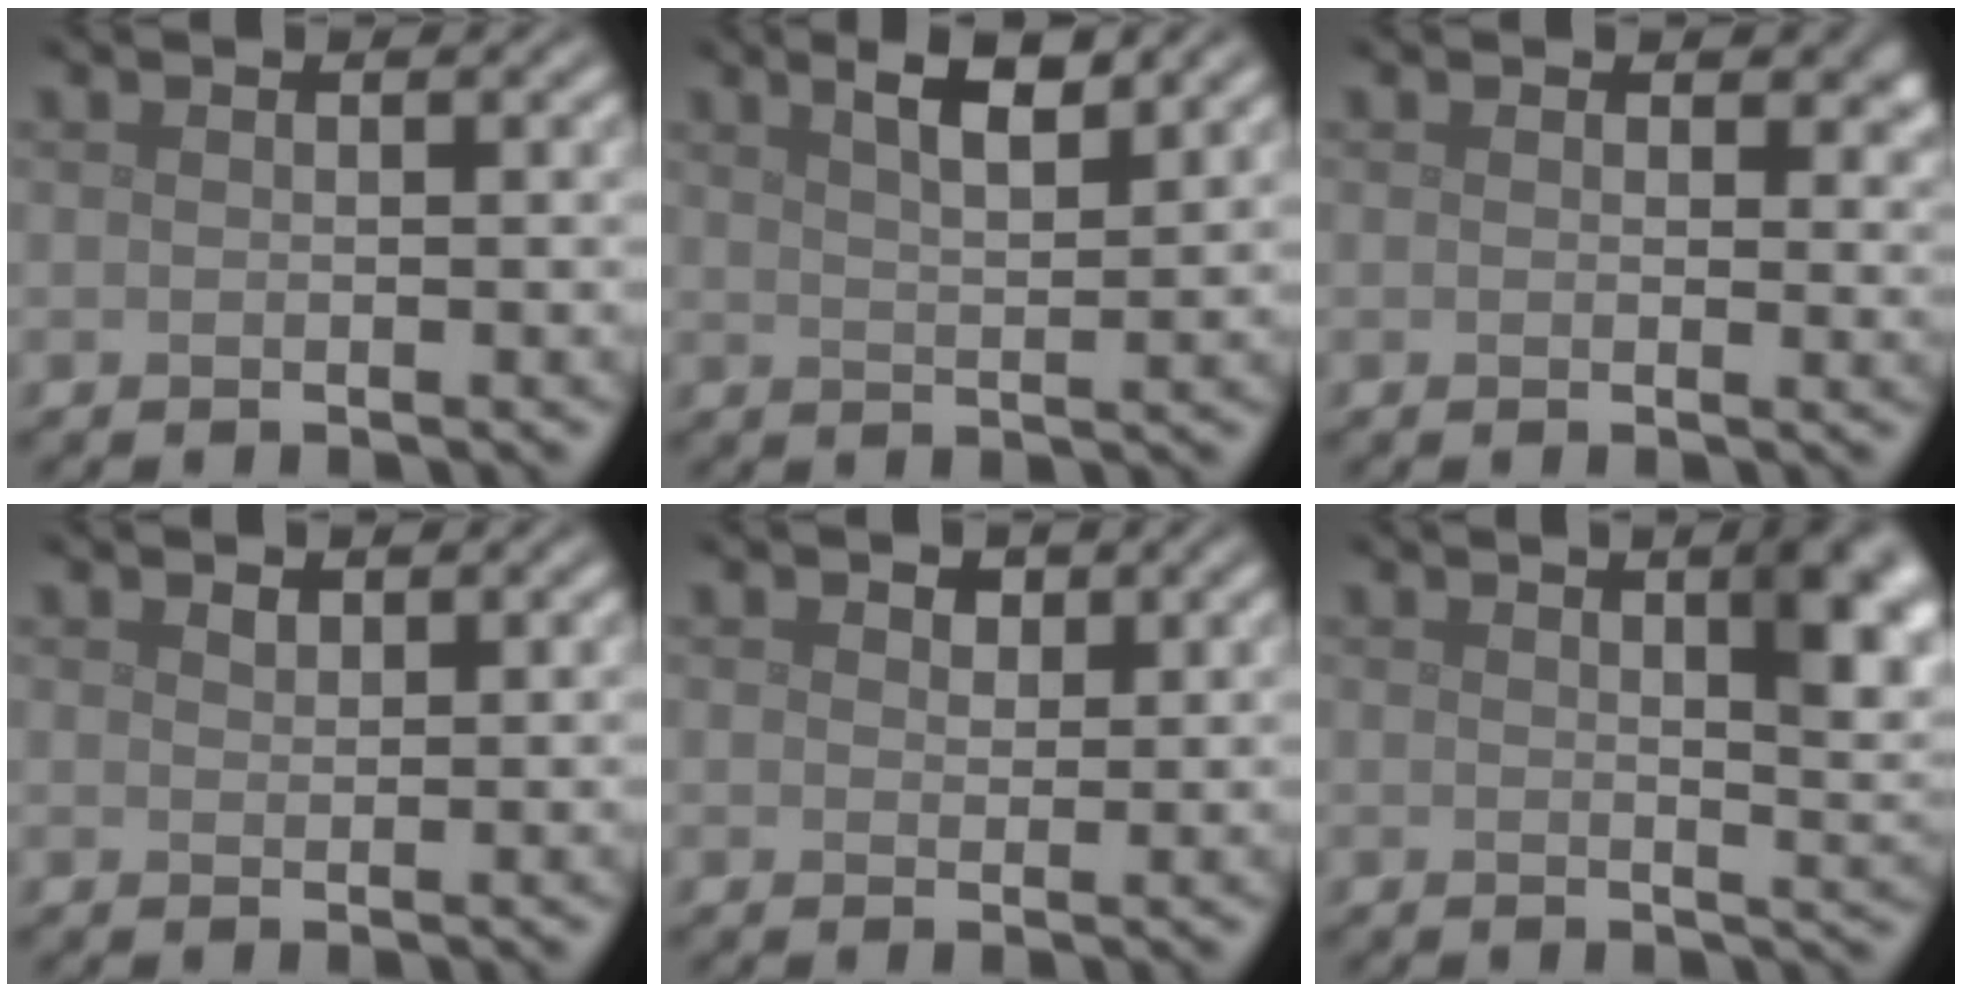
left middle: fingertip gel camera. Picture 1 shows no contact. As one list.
[{"total": 3.8, "force": [2.5, 1.0, 2.7], "torque": [-0.039, 0.009, 0.039]}, {"total": 1.7, "force": [0.8, 1.1, 0.9], "torque": [-0.008, -0.007, 0.005]}, {"total": 0.6, "force": [0.5, 0.3, 0.1], "torque": [-0.005, -0.001, 0.013]}, {"total": 1.3, "force": [0.8, 0.9, 0.6], "torque": [-0.010, -0.003, 0.012]}, {"total": 5.9, "force": [2.2, 2.0, 5.2], "torque": [-0.045, 0.003, 0.029]}]